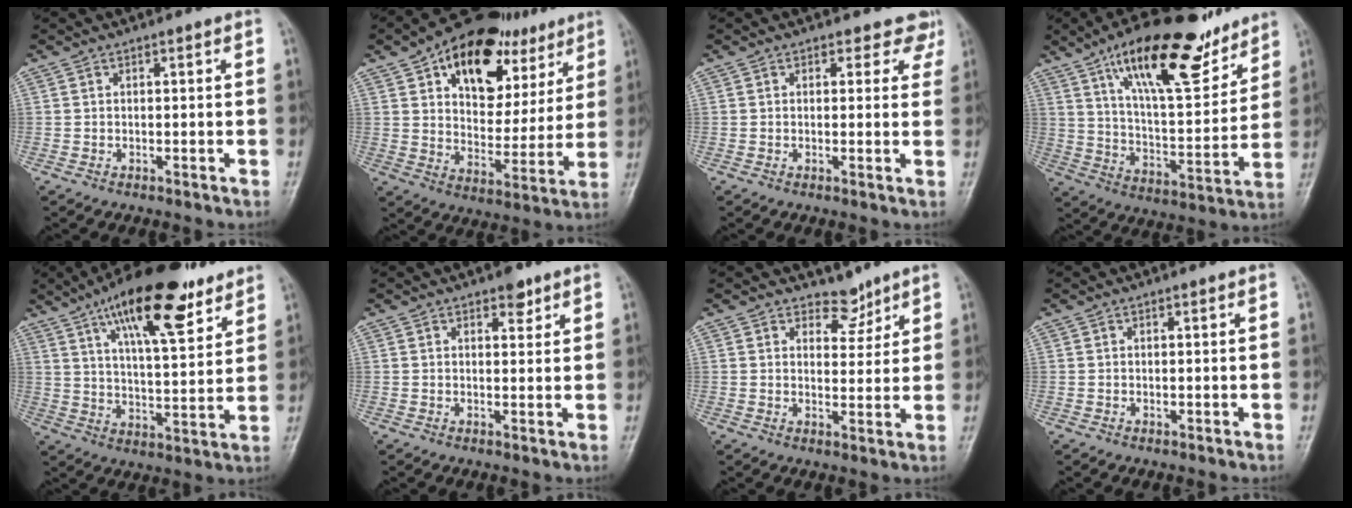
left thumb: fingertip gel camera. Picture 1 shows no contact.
{"total": 22.7, "force": [11.5, 13.5, 14.2], "torque": [-0.154, -0.018, 0.174]}
{"total": 3.9, "force": [3.1, 2.4, 0.0], "torque": [0.035, -0.017, 0.015]}
{"total": 22.3, "force": [14.6, 7.5, 15.1], "torque": [-0.205, -0.063, 0.244]}
{"total": 19.3, "force": [11.8, 6.5, 13.9], "torque": [-0.194, -0.044, 0.191]}
{"total": 3.2, "force": [2.1, 1.7, 1.7], "torque": [-0.005, -0.009, 0.027]}
{"total": 4.2, "force": [3.4, 2.4, 0.6], "torque": [0.018, -0.025, 0.053]}
{"total": 0.5, "force": [0.2, 0.4, 0.3], "torque": [-0.002, -0.001, 0.002]}